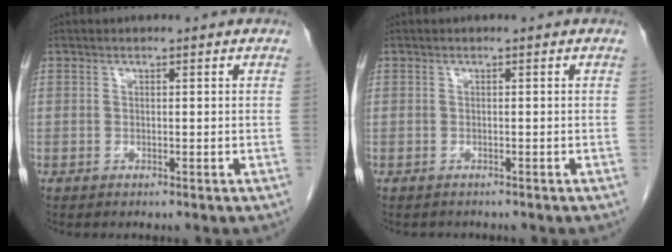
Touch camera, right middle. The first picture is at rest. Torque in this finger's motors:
{"motor_torque": [-0.46, -0.04, -0.15, -0.03]}